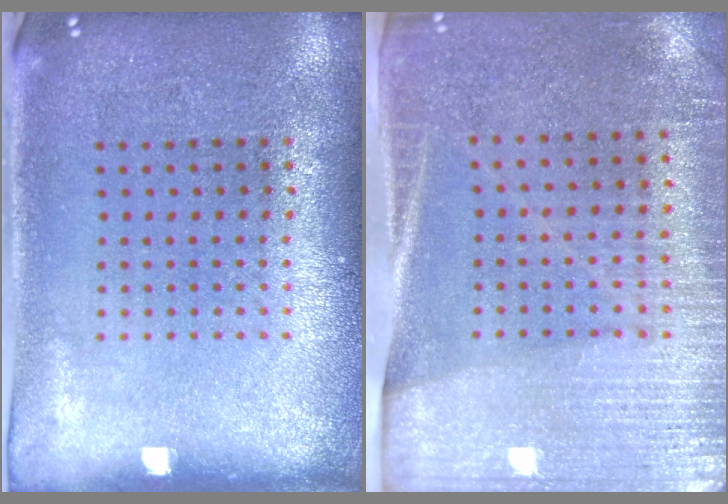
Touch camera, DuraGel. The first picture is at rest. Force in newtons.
{"total": 3.1, "press": 2.8, "slide": 1.3}